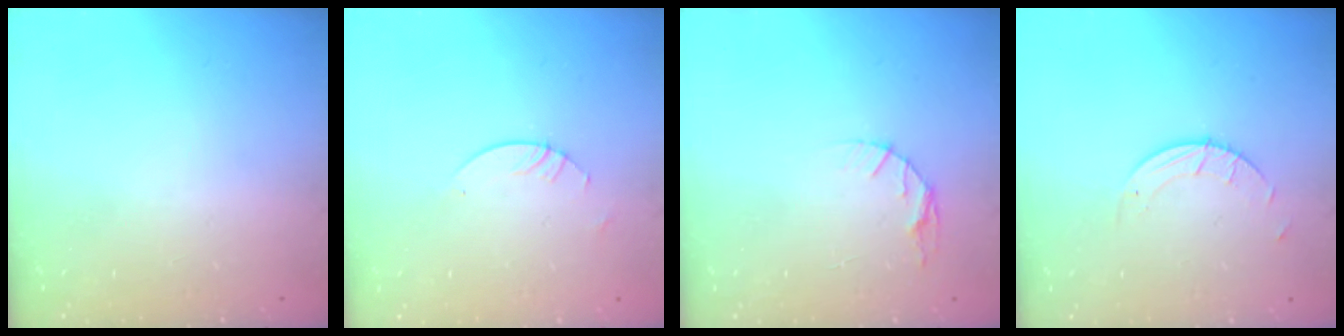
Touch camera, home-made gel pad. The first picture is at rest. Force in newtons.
{"total": 3.0, "press": 2.9, "slide": 0.3}
{"total": 4.9, "press": 4.9, "slide": 0.6}
{"total": 1.9, "press": 1.9, "slide": 0.1}